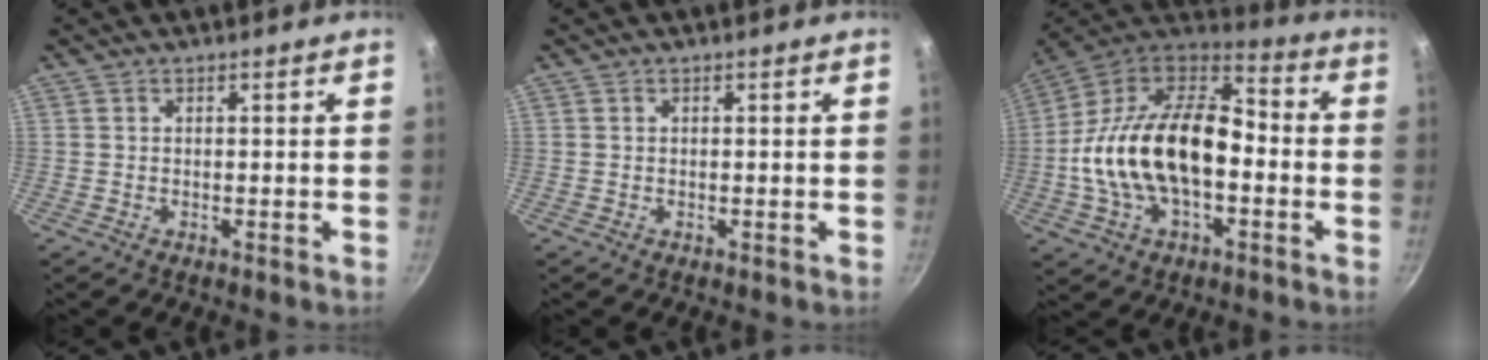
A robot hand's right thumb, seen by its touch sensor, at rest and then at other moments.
{"total": 0.0}
{"total": 24.4, "force": [-3.3, 14.3, 19.5], "torque": [-0.344, 0.051, -0.070]}